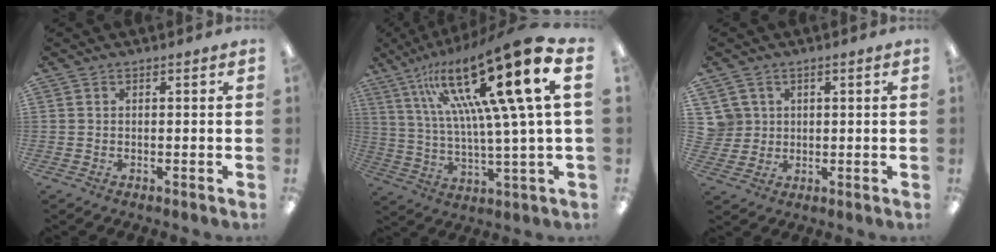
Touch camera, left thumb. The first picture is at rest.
{"total": 25.4, "force": [11.9, 4.6, 22.0], "torque": [-0.393, -0.078, 0.180]}
{"total": 4.6, "force": [1.6, 4.3, 0.2], "torque": [-0.013, 0.005, 0.032]}